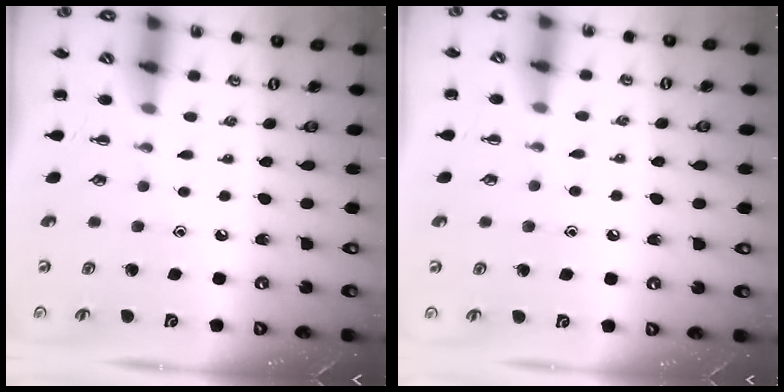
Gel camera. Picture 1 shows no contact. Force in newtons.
{"total": 5.0, "press": 4.8, "slide": 1.4}